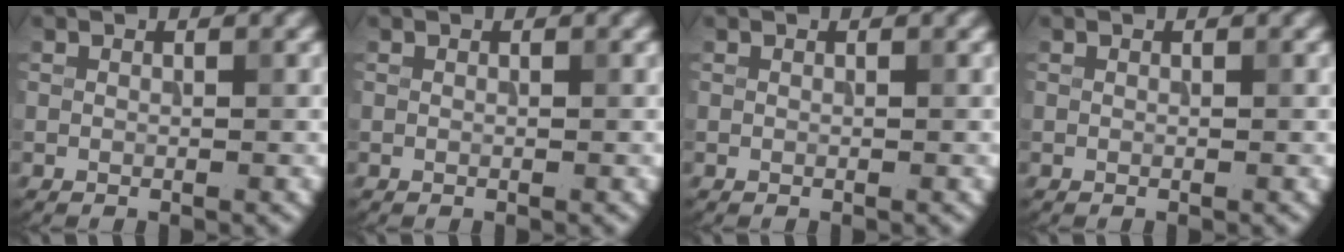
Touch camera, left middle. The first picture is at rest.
{"total": 0.0}
{"total": 0.0}
{"total": 0.0}